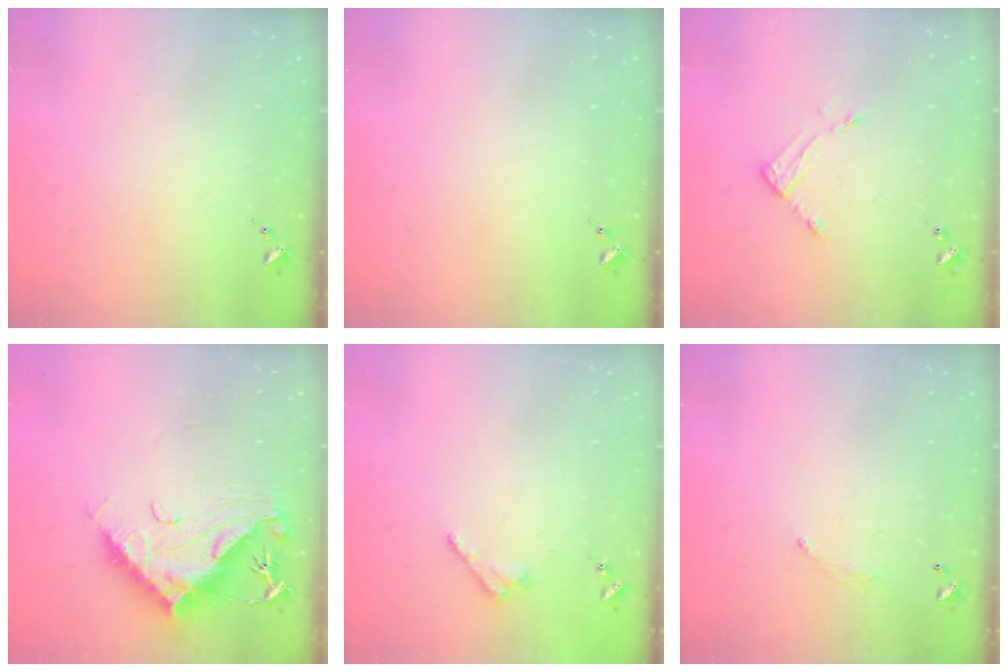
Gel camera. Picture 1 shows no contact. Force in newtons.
{"total": 0.0}
{"total": 3.5, "press": 3.5, "slide": 0.4}
{"total": 14.6, "press": 14.5, "slide": 1.5}
{"total": 3.2, "press": 3.2, "slide": 0.4}
{"total": 4.0, "press": 4.0, "slide": 0.2}